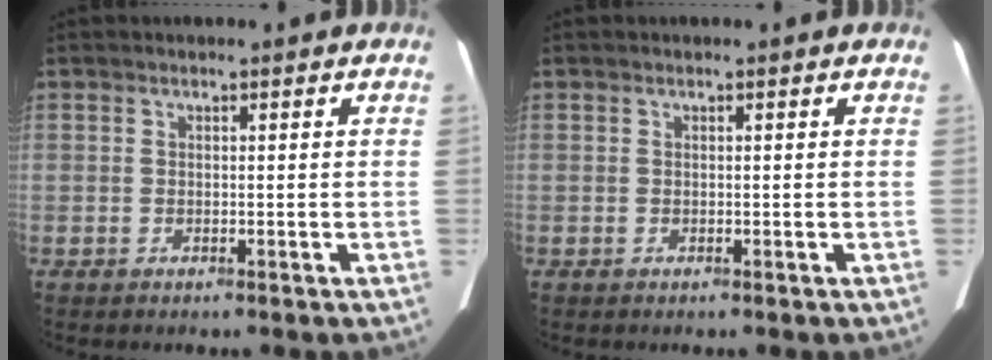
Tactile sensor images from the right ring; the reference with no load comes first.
{"total": 0.0}